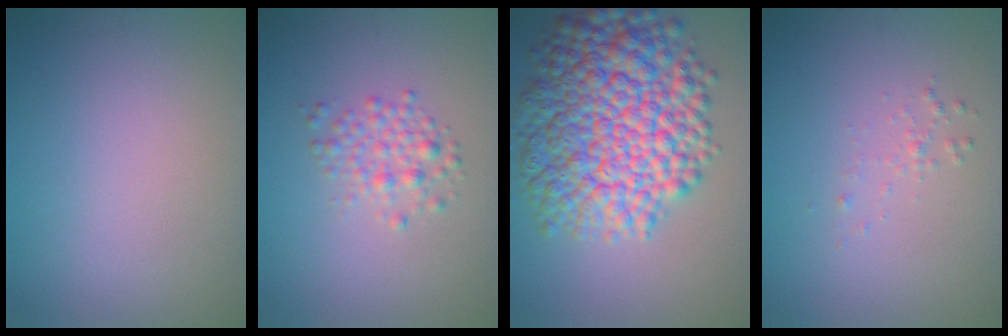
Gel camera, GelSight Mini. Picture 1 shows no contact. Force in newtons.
{"total": 2.2, "press": 2.2, "slide": 0.1}
{"total": 11.9, "press": 11.9, "slide": 0.3}
{"total": 0.7, "press": 0.7, "slide": 0.1}